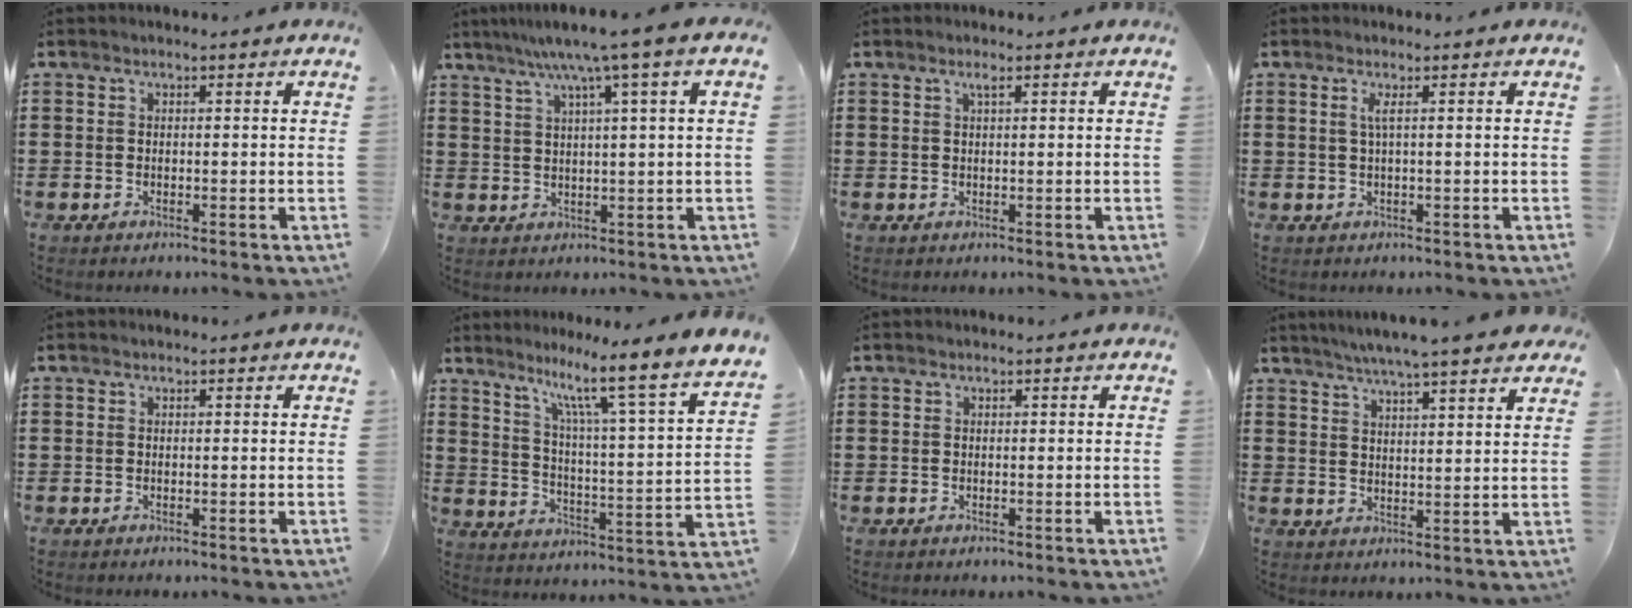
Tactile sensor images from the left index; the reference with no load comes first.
{"total": 6.1, "force": [3.2, -0.1, 5.2], "torque": [-0.110, -0.005, 0.047]}
{"total": 1.1, "force": [0.6, 0.1, 0.9], "torque": [-0.019, 0.001, 0.011]}
{"total": 1.7, "force": [0.4, -0.2, 1.6], "torque": [-0.032, -0.001, 0.005]}
{"total": 0.0}
{"total": 8.5, "force": [6.5, -1.3, 5.3], "torque": [-0.106, -0.070, 0.087]}
{"total": 0.0}
{"total": 4.9, "force": [4.4, -0.1, 2.0], "torque": [-0.055, -0.015, 0.076]}